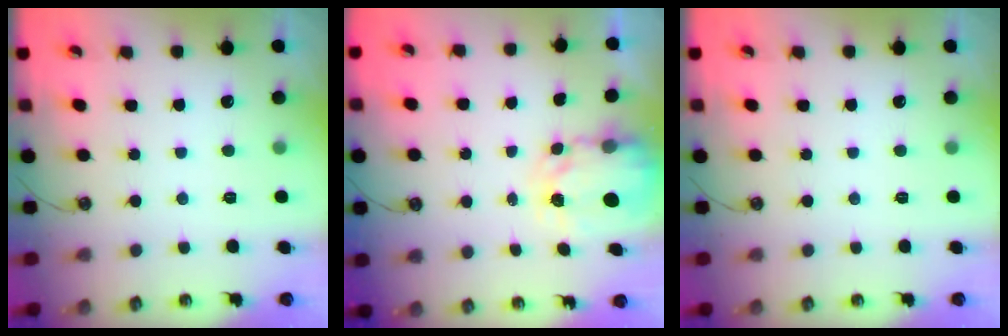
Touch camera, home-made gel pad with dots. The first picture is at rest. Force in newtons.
{"total": 4.0, "press": 3.9, "slide": 0.3}
{"total": 0.0}